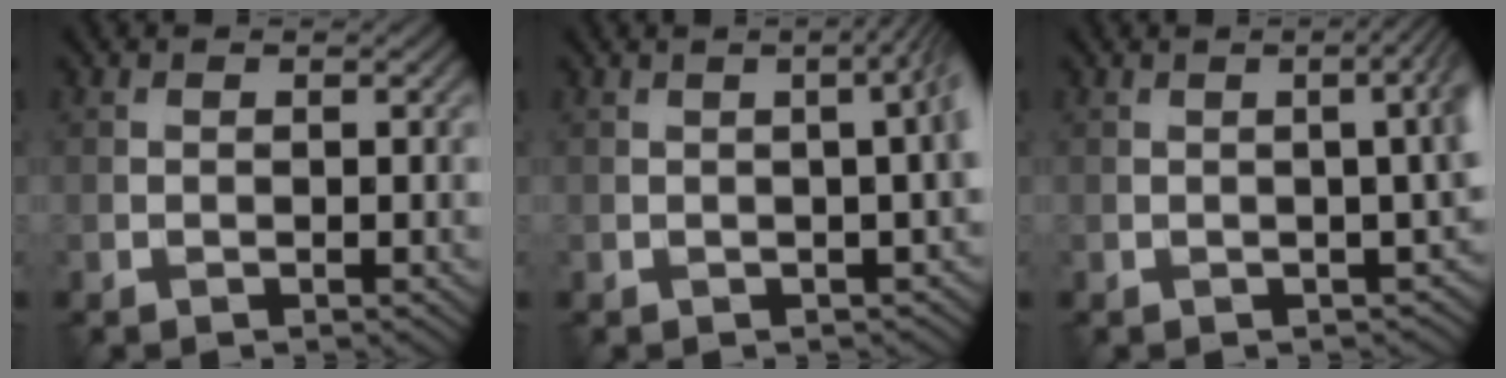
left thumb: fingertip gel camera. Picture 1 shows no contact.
{"total": 5.1, "force": [0.2, 1.7, 4.8], "torque": [-0.029, 0.016, 0.001]}
{"total": 5.1, "force": [0.0, 1.8, 4.7], "torque": [-0.029, 0.009, 0.005]}